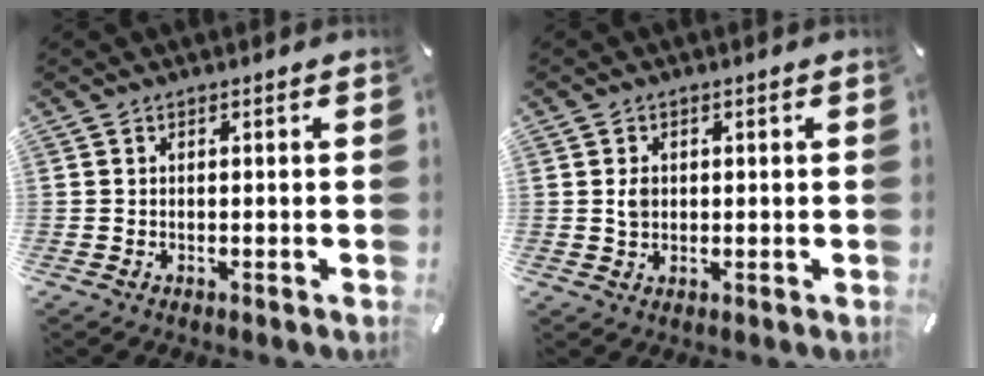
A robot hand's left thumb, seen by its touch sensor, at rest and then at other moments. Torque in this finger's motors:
{"motor_torque": [0.21, 0.28, 0.07, 0.00, -0.01]}